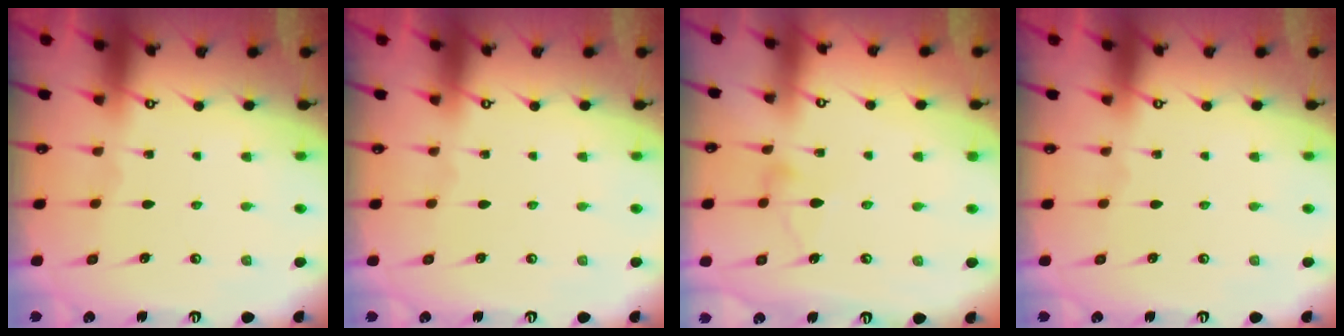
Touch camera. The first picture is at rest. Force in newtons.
{"total": 0.0}
{"total": 3.9, "press": 3.9, "slide": 0.2}
{"total": 0.0}